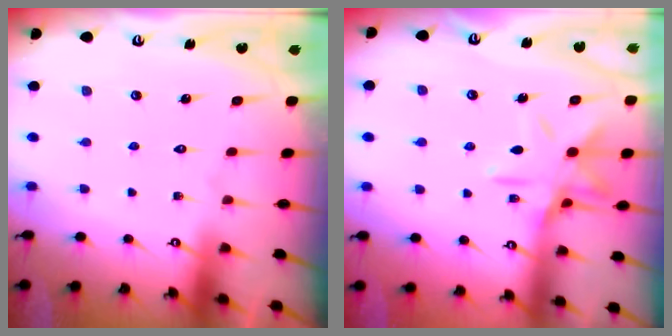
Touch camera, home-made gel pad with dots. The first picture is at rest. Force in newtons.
{"total": 11.8, "press": 11.7, "slide": 0.8}